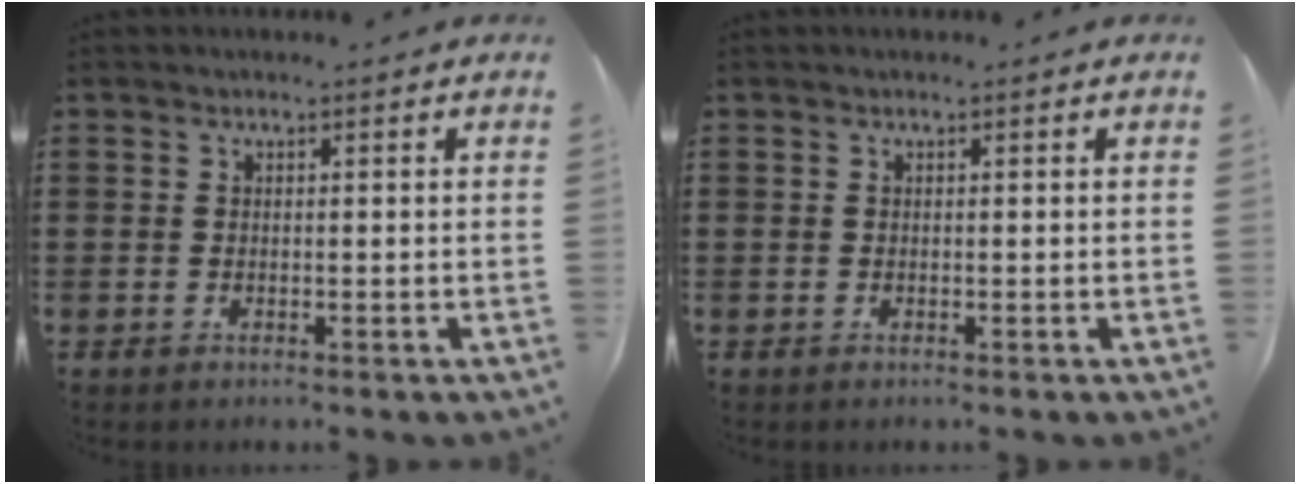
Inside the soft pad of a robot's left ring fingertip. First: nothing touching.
{"total": 0.0}